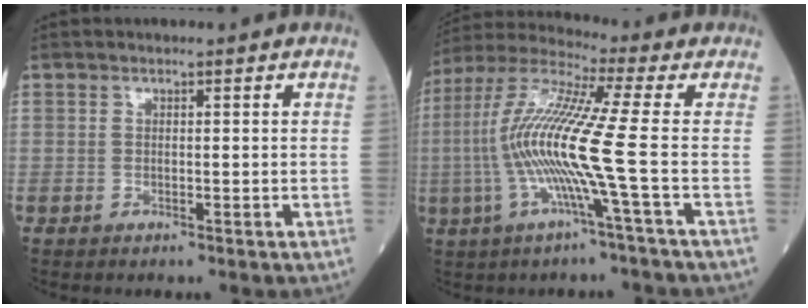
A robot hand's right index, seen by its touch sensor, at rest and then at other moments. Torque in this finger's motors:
{"motor_torque": [2.03, -0.11, 1.06, 0.21]}